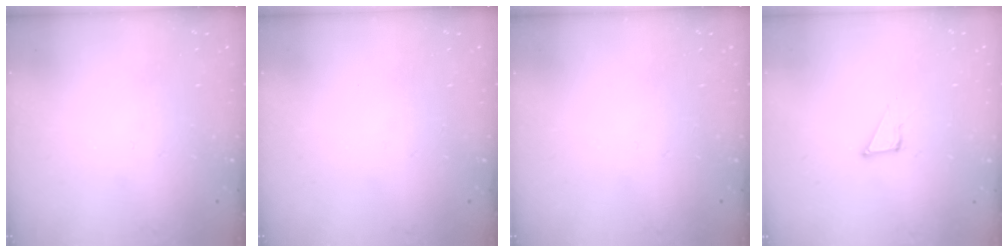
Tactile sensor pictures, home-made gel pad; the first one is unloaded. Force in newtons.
{"total": 0.0}
{"total": 0.0}
{"total": 4.7, "press": 4.7, "slide": 0.2}